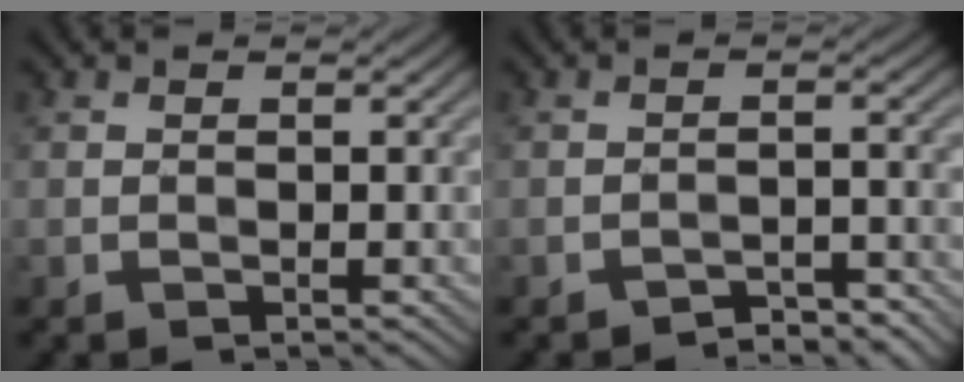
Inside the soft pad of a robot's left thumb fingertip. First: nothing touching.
{"total": 2.6, "force": [-2.4, 0.5, 0.9], "torque": [-0.007, 0.010, -0.037]}